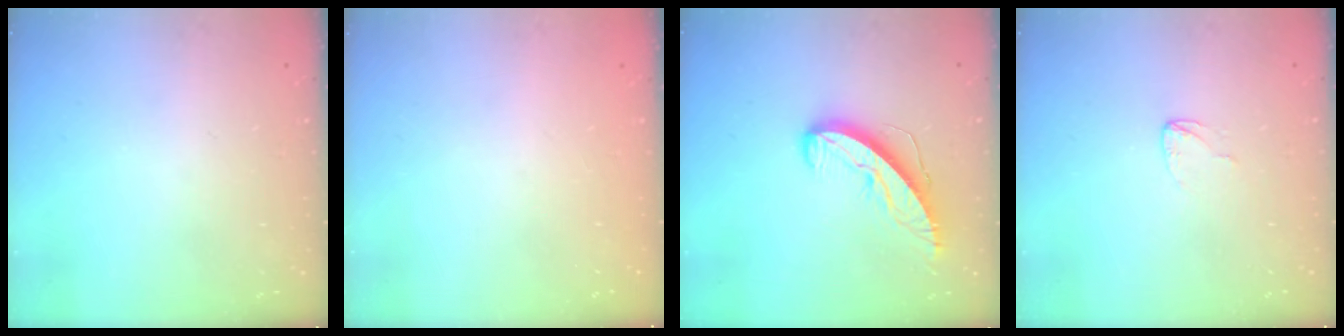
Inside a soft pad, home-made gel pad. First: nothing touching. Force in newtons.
{"total": 0.0}
{"total": 9.6, "press": 9.6, "slide": 0.3}
{"total": 2.6, "press": 2.6, "slide": 0.0}